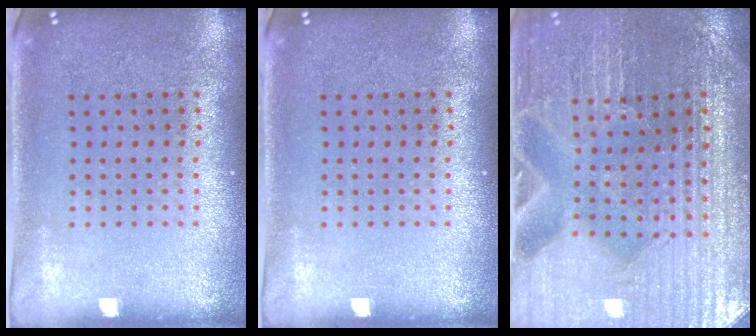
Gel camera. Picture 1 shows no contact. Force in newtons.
{"total": 0.0}
{"total": 3.4, "press": 3.3, "slide": 0.4}